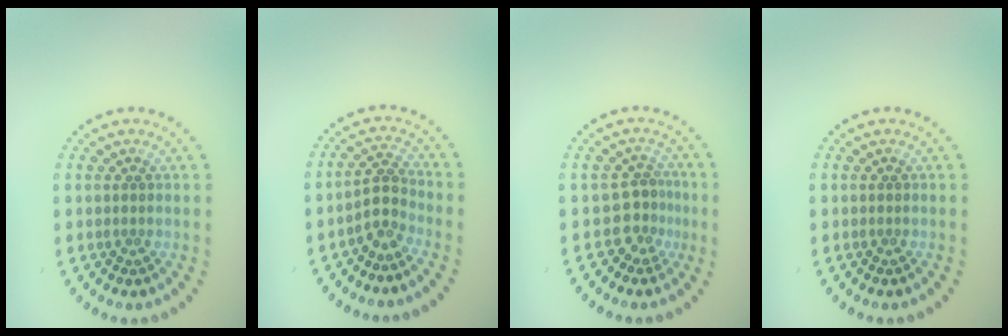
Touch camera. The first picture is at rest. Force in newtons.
{"total": 2.2, "press": 1.7, "slide": 1.4}
{"total": 2.7, "press": 1.9, "slide": 1.8}
{"total": 0.0}